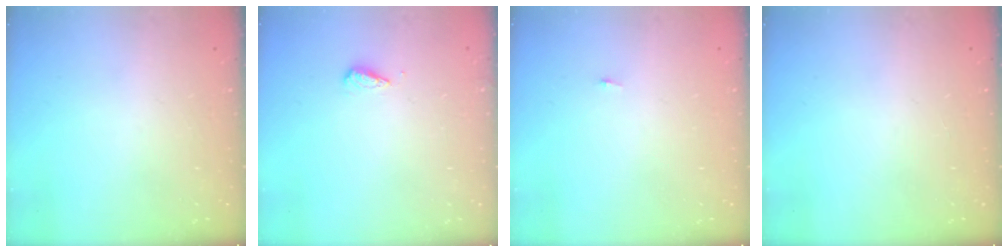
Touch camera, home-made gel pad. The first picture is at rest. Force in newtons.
{"total": 3.0, "press": 3.0, "slide": 0.1}
{"total": 6.0, "press": 1.7, "slide": 5.8}
{"total": 0.0}